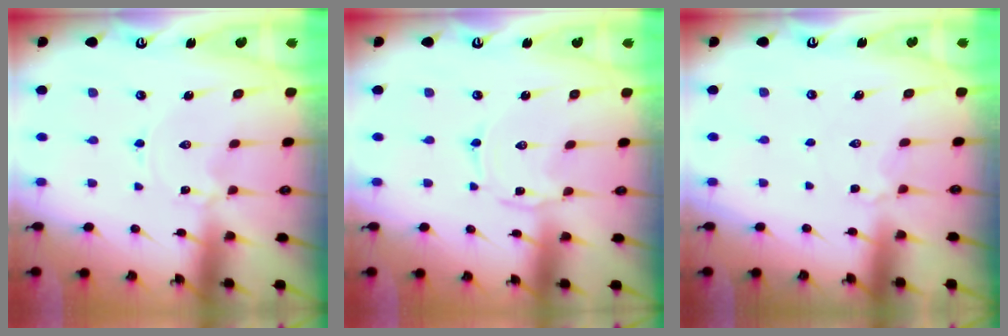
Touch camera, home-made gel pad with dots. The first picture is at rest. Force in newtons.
{"total": 0.8, "press": 0.8, "slide": 0.2}
{"total": 2.9, "press": 2.9, "slide": 0.6}